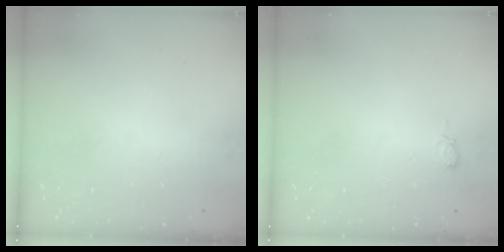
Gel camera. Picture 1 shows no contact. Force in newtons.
{"total": 6.5, "press": 6.3, "slide": 1.6}